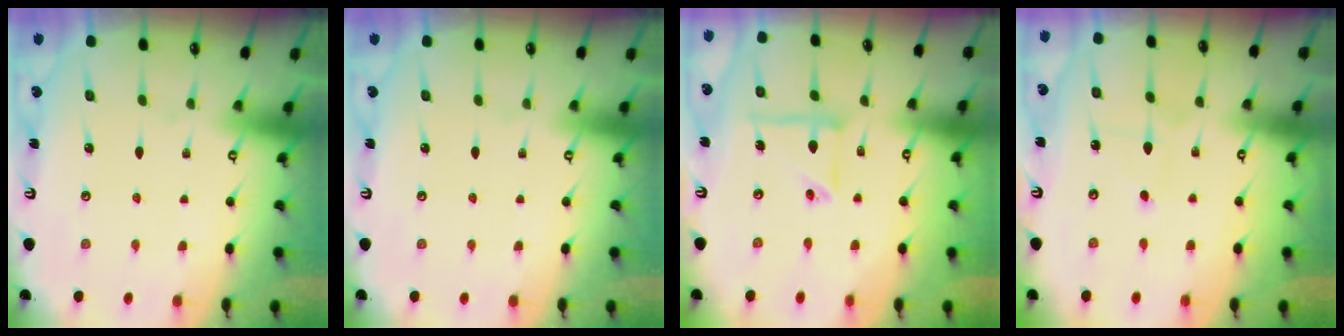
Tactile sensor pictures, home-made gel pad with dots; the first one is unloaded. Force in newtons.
{"total": 0.0}
{"total": 9.1, "press": 9.1, "slide": 0.8}
{"total": 4.9, "press": 4.9, "slide": 0.5}